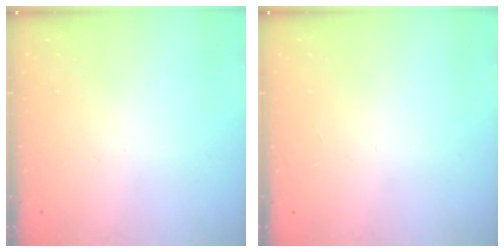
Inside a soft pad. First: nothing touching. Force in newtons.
{"total": 0.0}